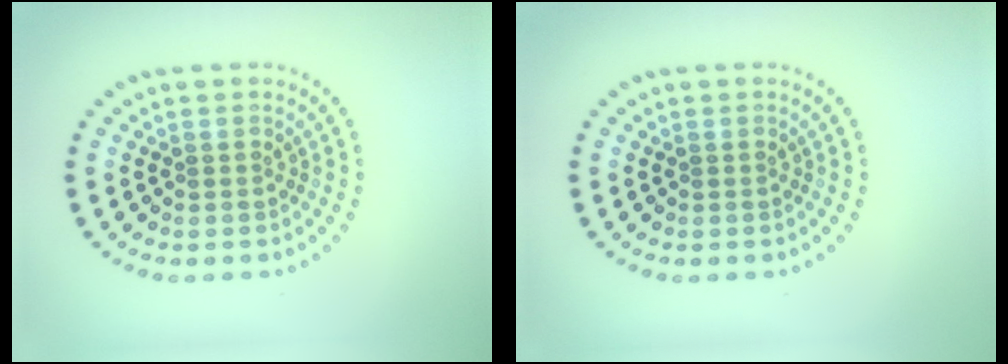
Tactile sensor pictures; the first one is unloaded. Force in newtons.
{"total": 0.0}